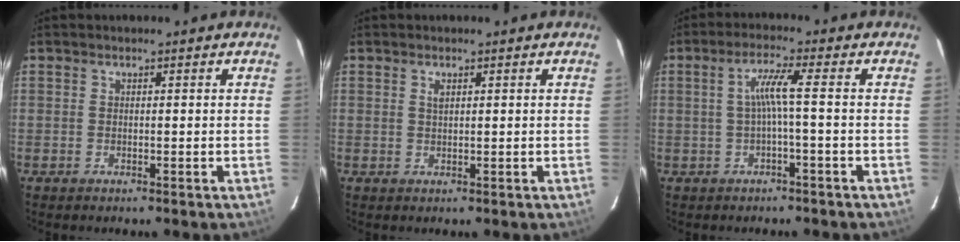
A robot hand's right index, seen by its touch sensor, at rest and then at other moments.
{"total": 1.0, "force": [0.5, 0.4, 0.7], "torque": [-0.013, 0.002, 0.009]}
{"total": 4.0, "force": [-0.7, -0.7, 3.8], "torque": [-0.079, 0.002, -0.009]}